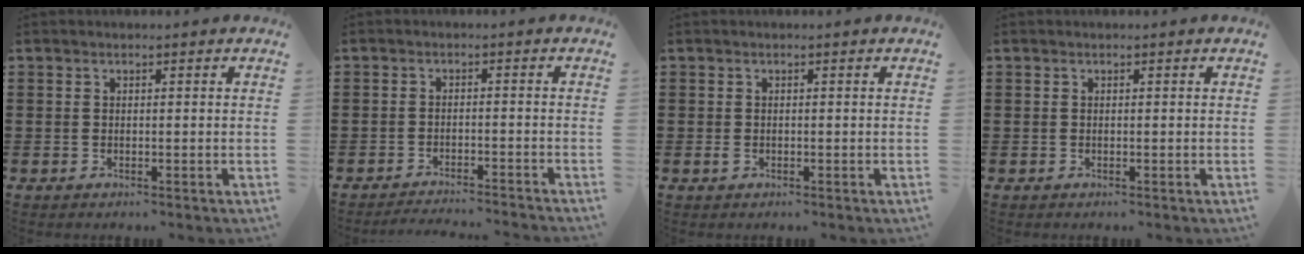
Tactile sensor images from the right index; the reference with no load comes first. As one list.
[{"total": 2.7, "force": [-2.6, -0.3, 0.0], "torque": [-0.004, 0.000, -0.056]}, {"total": 0.6, "force": [-0.1, 0.4, 0.5], "torque": [-0.018, -0.004, -0.003]}, {"total": 0.0}]